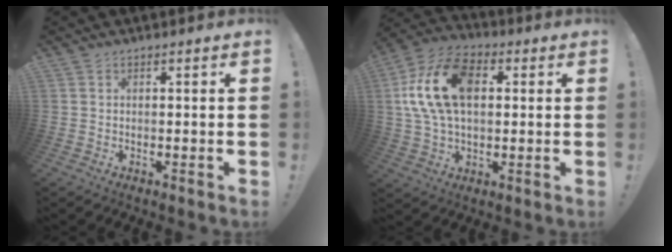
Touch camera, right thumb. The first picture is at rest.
{"total": 18.6, "force": [3.5, 11.6, 14.1], "torque": [-0.270, 0.004, 0.059]}